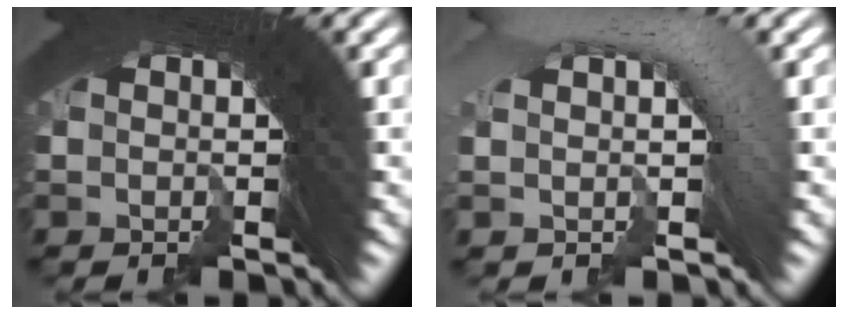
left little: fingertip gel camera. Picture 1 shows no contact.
{"total": 2.6, "force": [1.2, 0.4, 2.3], "torque": [-0.034, 0.031, 0.014]}